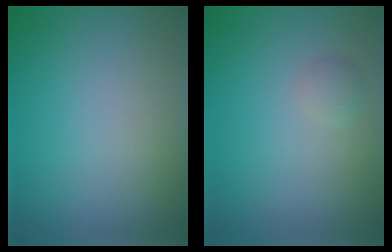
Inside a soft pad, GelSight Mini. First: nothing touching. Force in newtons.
{"total": 0.8, "press": 0.8, "slide": 0.0}